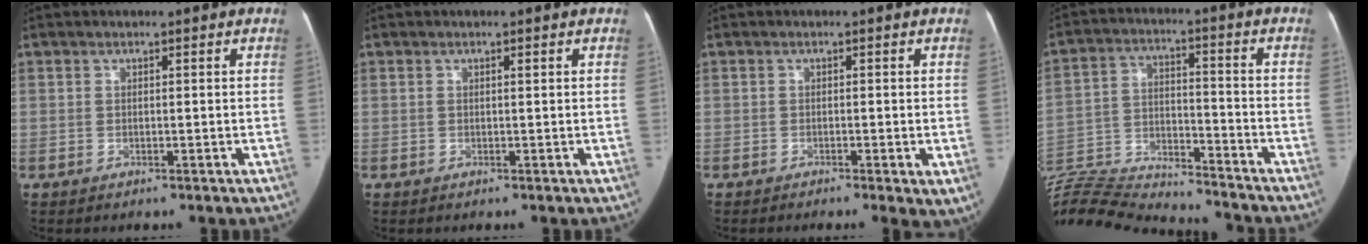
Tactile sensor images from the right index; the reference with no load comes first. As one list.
[{"total": 0.5, "force": [0.2, 0.0, 0.5], "torque": [-0.011, 0.003, 0.003]}, {"total": 3.6, "force": [-1.5, 0.6, 3.2], "torque": [-0.040, -0.010, -0.021]}, {"total": 23.1, "force": [-21.8, 3.2, 7.2], "torque": [-0.181, -0.007, -0.341]}]